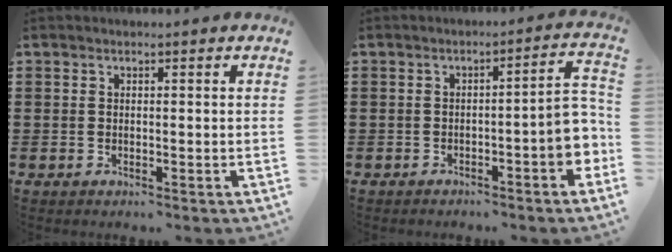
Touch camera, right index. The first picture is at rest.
{"total": 6.3, "force": [-2.0, 1.2, 5.9], "torque": [-0.077, -0.004, -0.037]}